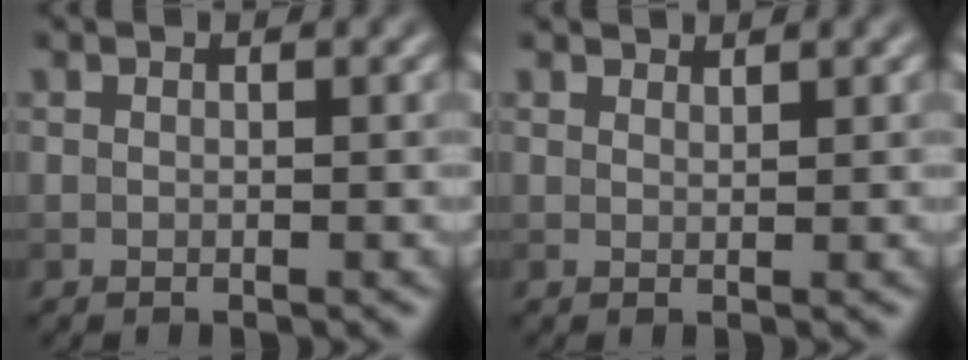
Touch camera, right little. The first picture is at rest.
{"total": 1.1, "force": [1.1, 0.0, 0.1], "torque": [-0.001, -0.002, 0.016]}